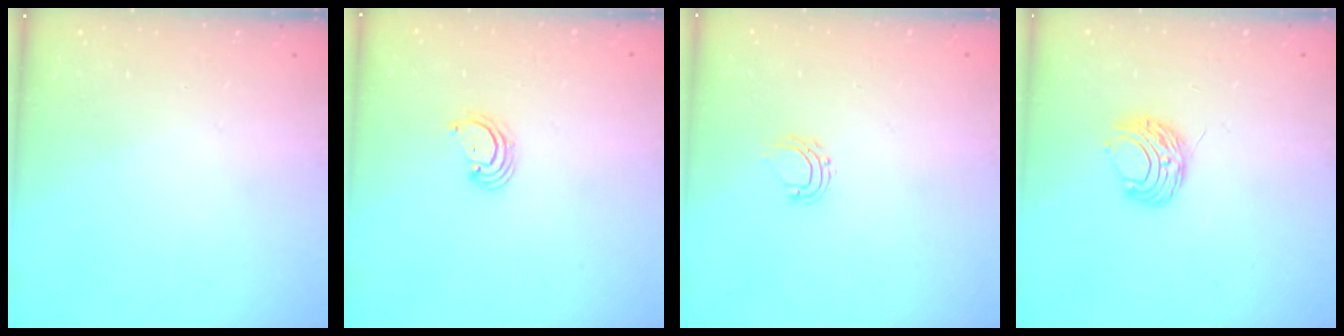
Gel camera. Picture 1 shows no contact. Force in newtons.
{"total": 2.3, "press": 2.3, "slide": 0.1}
{"total": 5.2, "press": 5.2, "slide": 0.4}
{"total": 7.5, "press": 7.4, "slide": 0.6}